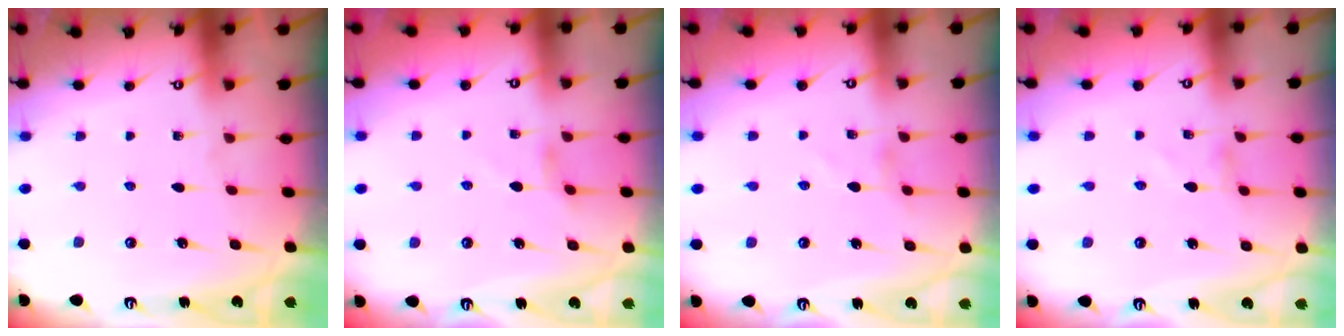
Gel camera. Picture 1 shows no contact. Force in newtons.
{"total": 1.8, "press": 1.8, "slide": 0.4}
{"total": 0.6, "press": 0.5, "slide": 0.3}
{"total": 0.0}